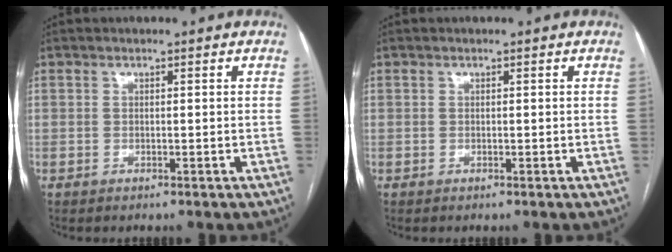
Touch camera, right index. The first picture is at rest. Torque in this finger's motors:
{"motor_torque": [0.02, -0.02, 0.00, 0.00]}